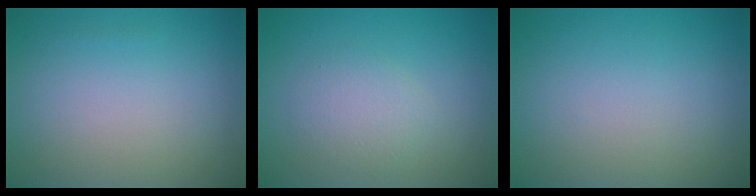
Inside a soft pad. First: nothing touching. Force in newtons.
{"total": 2.3, "press": 2.3, "slide": 0.1}
{"total": 0.0}